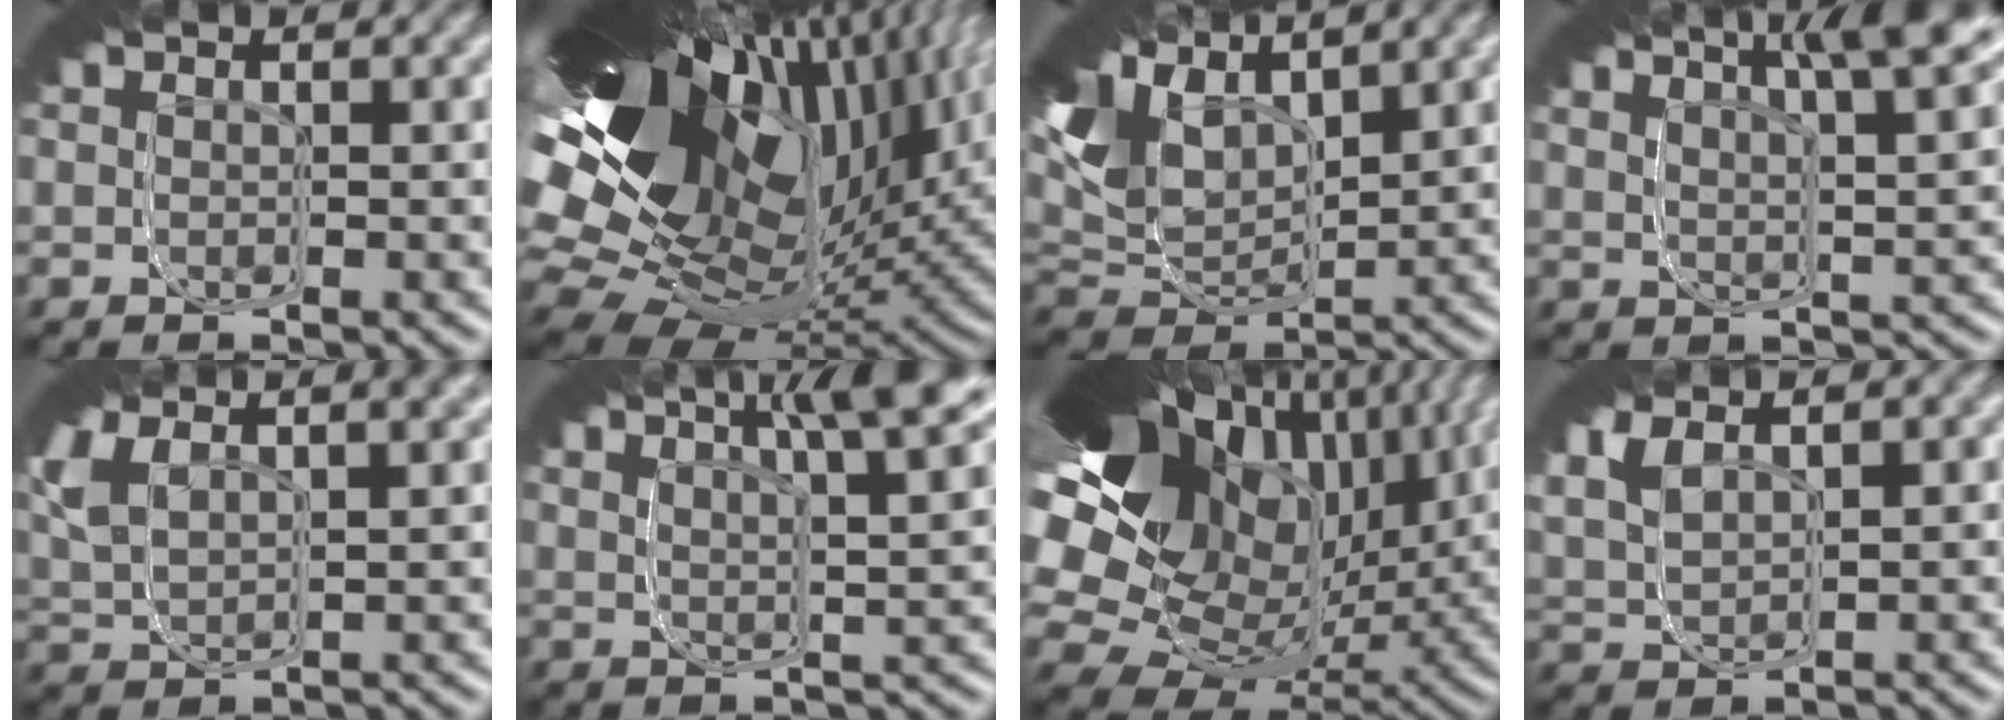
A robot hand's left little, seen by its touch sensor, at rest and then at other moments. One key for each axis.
{"total": 28.5, "fx": 0.5, "fy": 15.2, "fz": 24.0, "tx": -0.300, "ty": 0.013, "tz": -0.009}
{"total": 12.9, "fx": 2.5, "fy": 8.2, "fz": 9.6, "tx": -0.149, "ty": 0.021, "tz": 0.024}
{"total": 7.0, "fx": 4.1, "fy": 2.7, "fz": 5.0, "tx": -0.080, "ty": 0.034, "tz": 0.040}
{"total": 6.4, "fx": 2.3, "fy": 4.2, "fz": 4.2, "tx": -0.094, "ty": 0.013, "tz": 0.029}
{"total": 7.7, "fx": 4.5, "fy": 3.0, "fz": 5.6, "tx": -0.086, "ty": 0.038, "tz": 0.043}
{"total": 26.2, "fx": 0.6, "fy": 15.3, "fz": 21.2, "tx": -0.253, "ty": 0.002, "tz": 0.003}
{"total": 4.4, "fx": 2.1, "fy": 2.6, "fz": 2.8, "tx": -0.074, "ty": 0.015, "tz": 0.026}